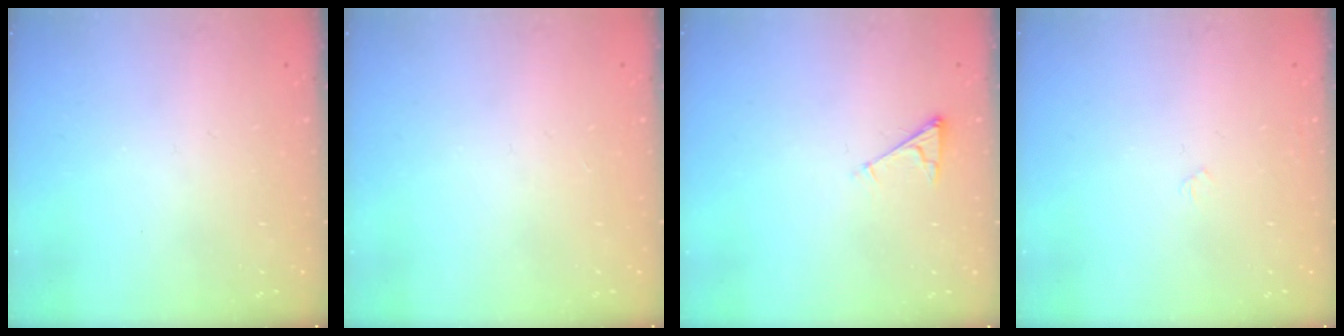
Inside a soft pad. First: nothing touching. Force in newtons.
{"total": 1.9, "press": 1.9, "slide": 0.3}
{"total": 2.8, "press": 2.7, "slide": 0.4}
{"total": 3.4, "press": 3.3, "slide": 0.4}